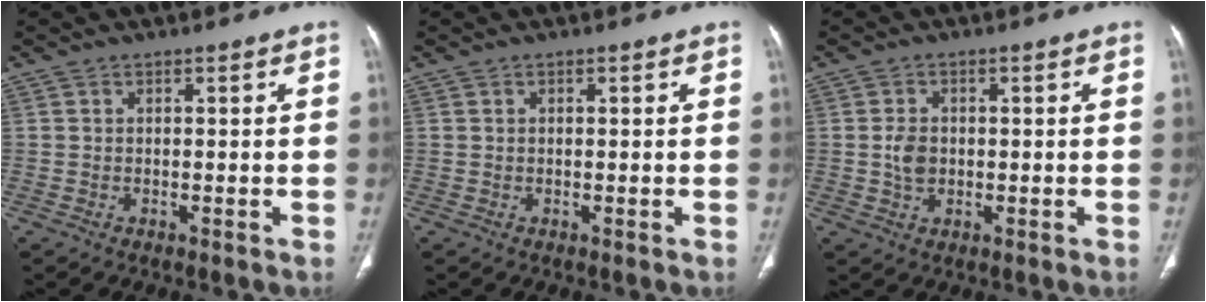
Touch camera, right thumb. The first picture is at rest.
{"total": 0.0}
{"total": 3.6, "force": [-0.1, 2.7, 2.4], "torque": [-0.042, 0.003, -0.002]}